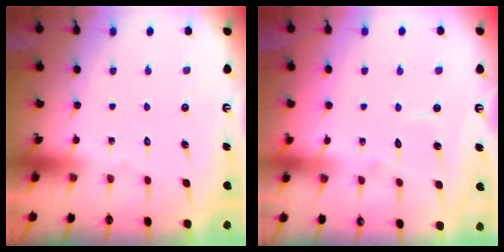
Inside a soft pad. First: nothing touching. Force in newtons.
{"total": 3.8, "press": 3.8, "slide": 0.3}